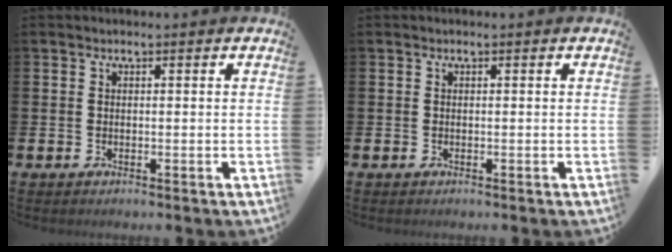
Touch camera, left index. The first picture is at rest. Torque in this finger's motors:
{"motor_torque": [-0.01, 0.01, 0.00, 0.00]}